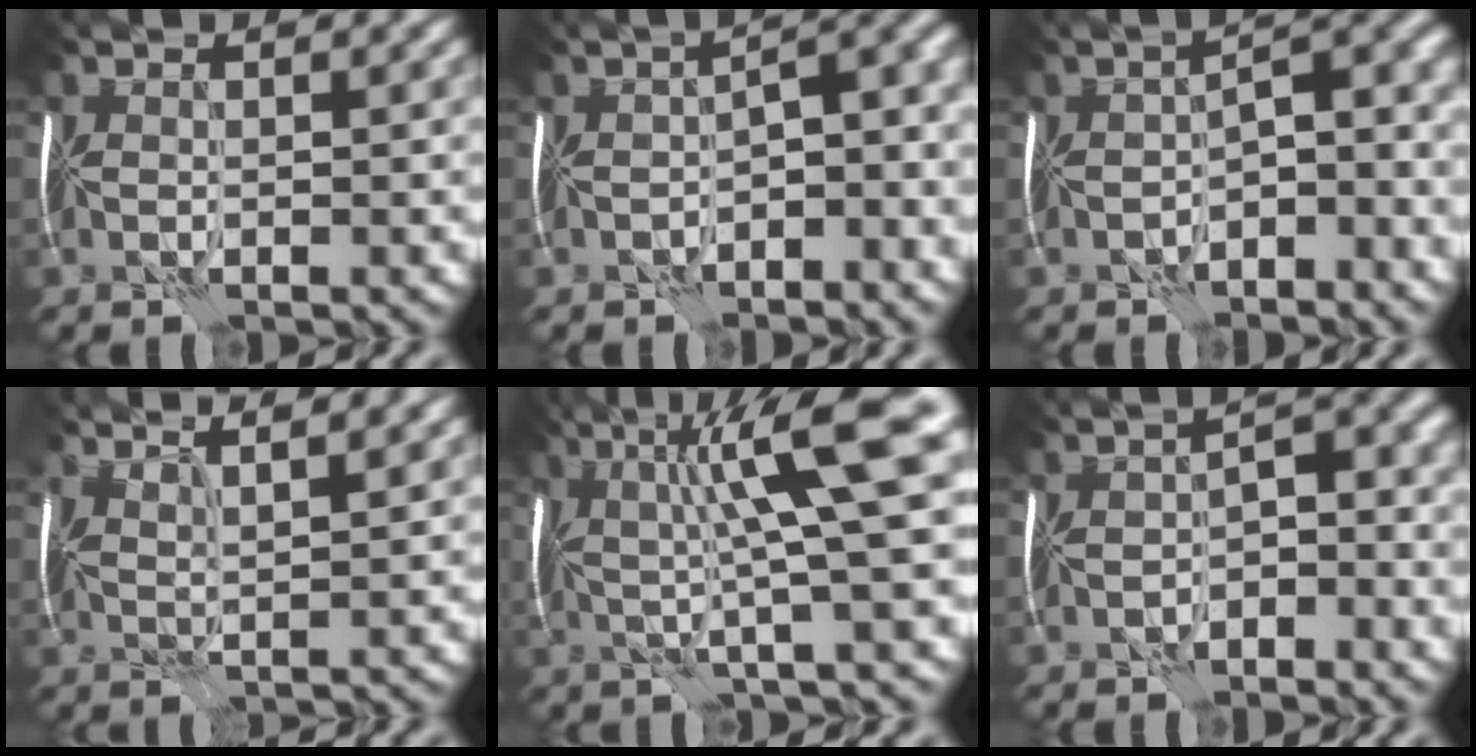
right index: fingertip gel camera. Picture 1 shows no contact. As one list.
[{"total": 6.9, "force": [-1.9, 3.0, 5.9], "torque": [-0.070, 0.010, -0.029]}, {"total": 6.6, "force": [-2.2, 2.7, 5.6], "torque": [-0.068, 0.011, -0.038]}, {"total": 4.1, "force": [3.0, 0.9, 2.7], "torque": [-0.035, 0.017, 0.032]}, {"total": 11.0, "force": [2.3, 1.6, 10.6], "torque": [-0.161, 0.016, 0.038]}, {"total": 4.7, "force": [-1.5, 2.1, 3.9], "torque": [-0.048, 0.012, -0.031]}]